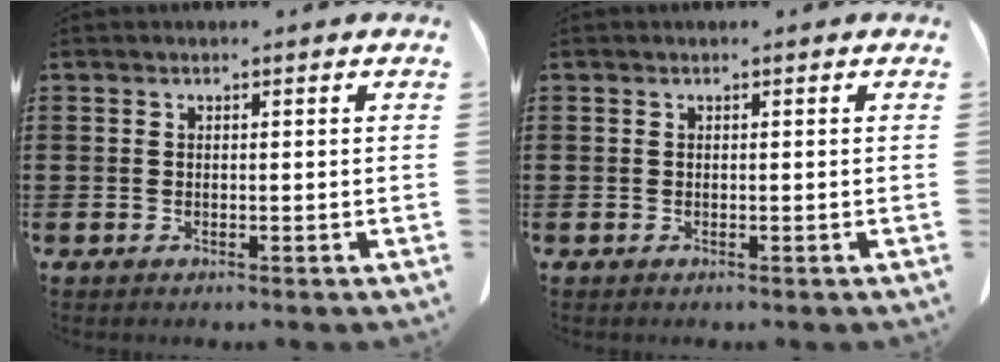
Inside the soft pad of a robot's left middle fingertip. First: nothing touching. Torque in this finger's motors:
{"motor_torque": [0.00, 0.00, 0.00, 0.00]}